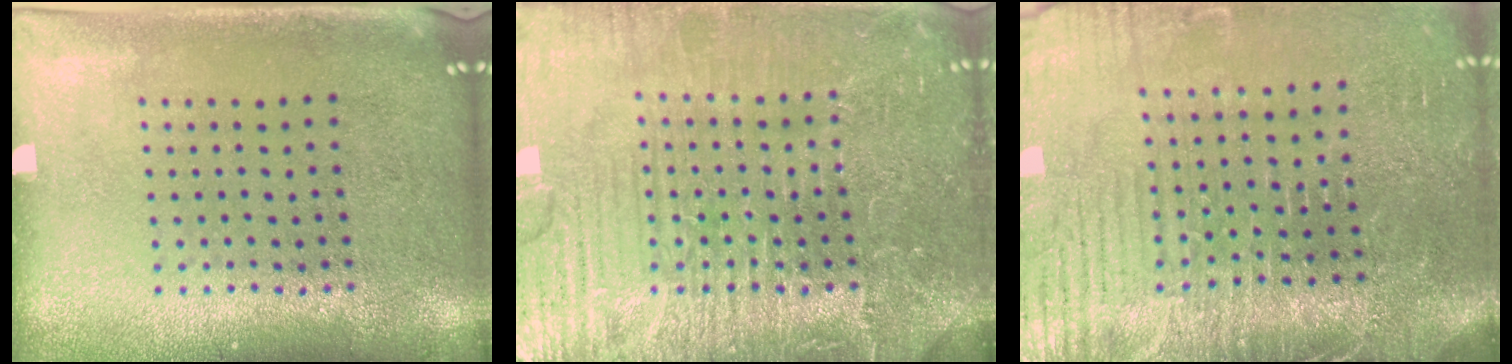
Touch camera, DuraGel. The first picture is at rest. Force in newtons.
{"total": 7.7, "press": 7.7, "slide": 0.9}
{"total": 4.3, "press": 4.0, "slide": 1.6}